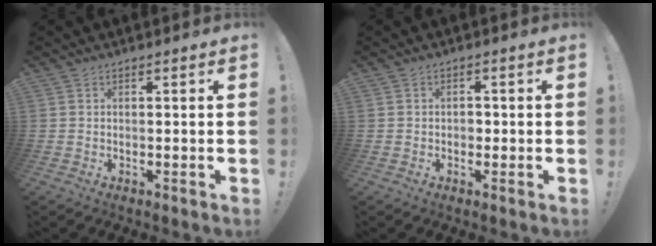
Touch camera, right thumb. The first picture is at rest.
{"total": 1.8, "force": [-0.7, 1.5, 0.7], "torque": [-0.008, 0.003, -0.015]}